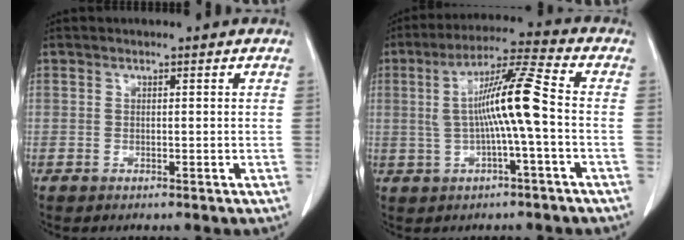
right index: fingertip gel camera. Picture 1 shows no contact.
{"total": 9.9, "force": [-0.2, -0.3, 9.9], "torque": [-0.176, 0.020, -0.004]}